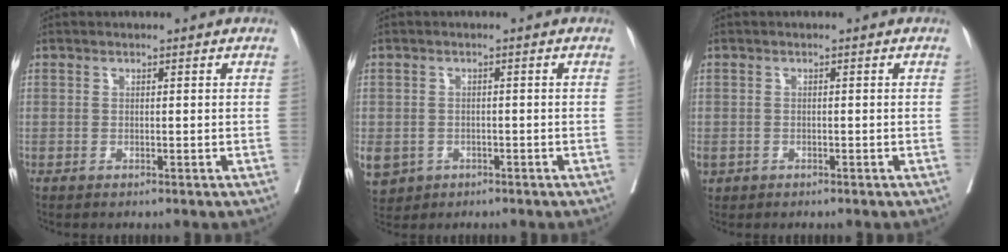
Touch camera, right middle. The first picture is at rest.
{"total": 11.2, "force": [-4.4, 9.5, 4.2], "torque": [-0.136, -0.008, -0.057]}
{"total": 2.5, "force": [-1.1, 1.9, 1.3], "torque": [-0.043, 0.000, -0.016]}